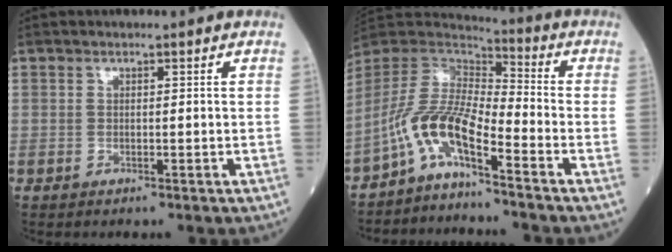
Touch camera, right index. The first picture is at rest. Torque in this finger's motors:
{"motor_torque": [1.03, -1.11, 0.25, 0.21]}